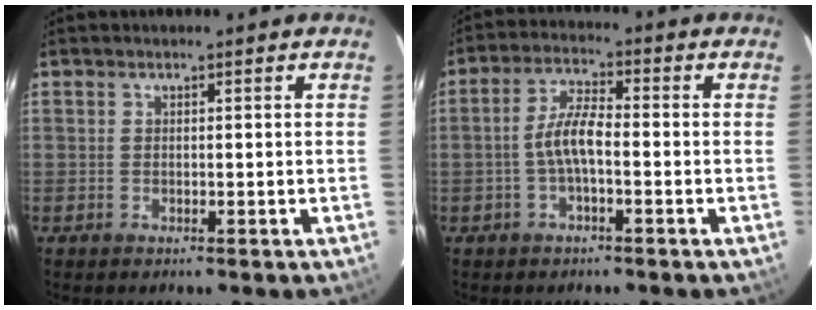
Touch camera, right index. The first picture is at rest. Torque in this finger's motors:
{"motor_torque": [0.62, -0.48, 0.46, 0.13]}